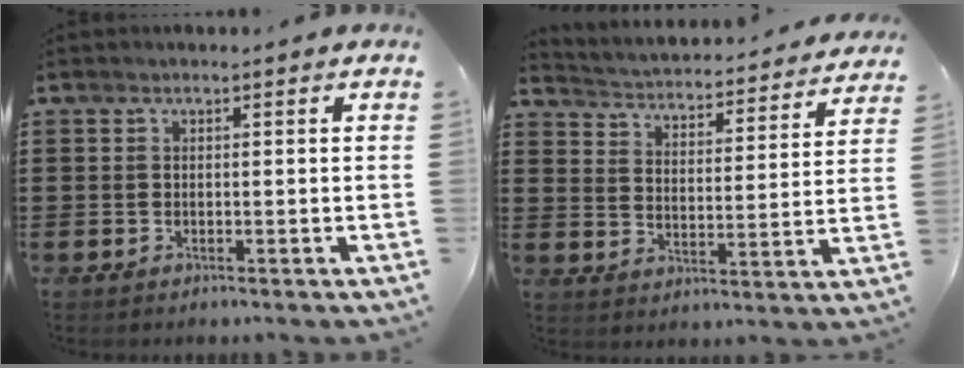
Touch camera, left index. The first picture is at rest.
{"total": 2.7, "force": [2.7, -0.1, -0.1], "torque": [-0.020, -0.034, 0.035]}